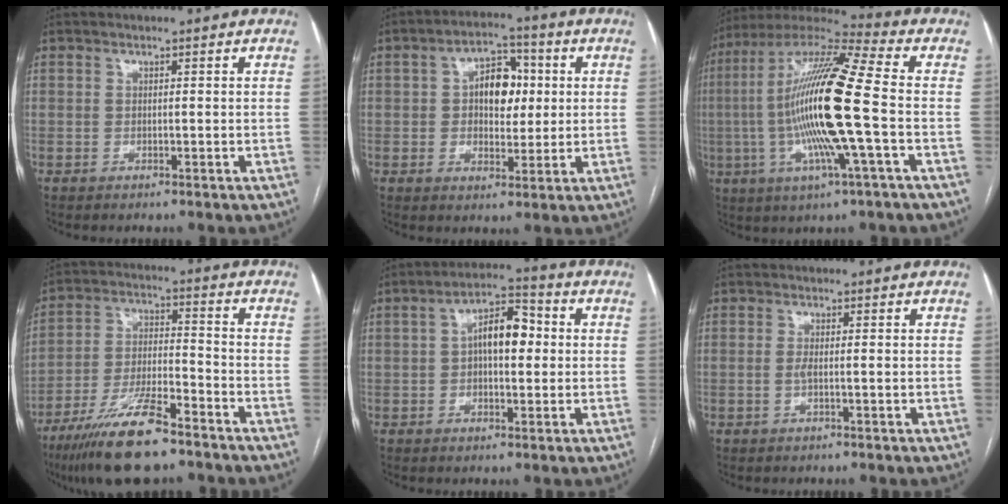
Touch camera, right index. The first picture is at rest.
{"total": 7.9, "force": [1.1, 4.7, 6.2], "torque": [-0.096, 0.023, 0.019]}
{"total": 20.0, "force": [-2.3, 0.8, 19.8], "torque": [-0.398, 0.000, -0.053]}
{"total": 13.6, "force": [-9.7, 2.4, 9.3], "torque": [-0.180, -0.023, -0.173]}
{"total": 7.7, "force": [0.6, 3.2, 6.9], "torque": [-0.120, 0.027, 0.006]}
{"total": 1.5, "force": [-0.3, 0.1, 1.5], "torque": [-0.032, -0.001, -0.004]}